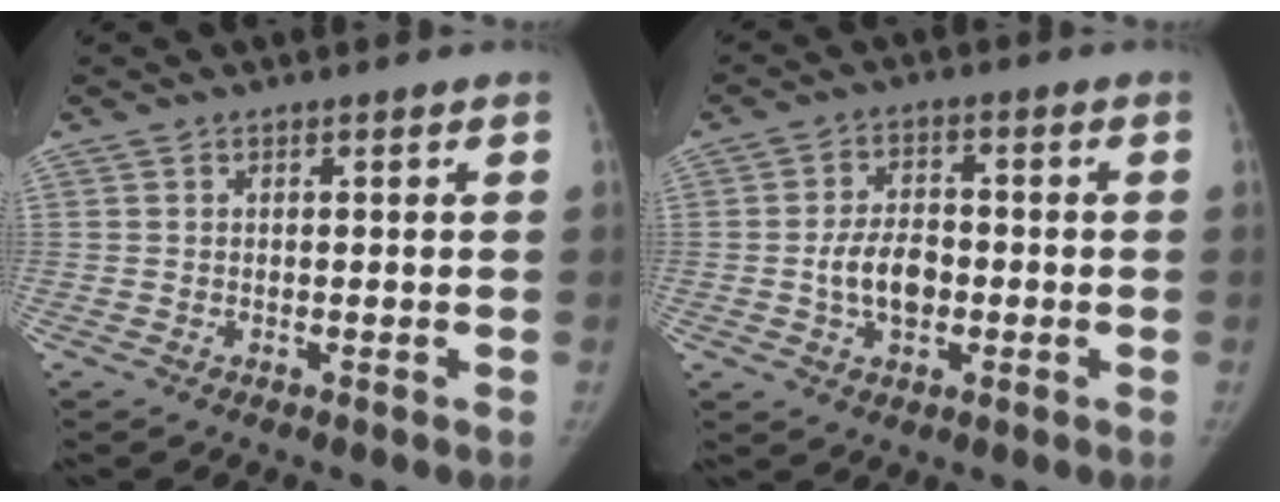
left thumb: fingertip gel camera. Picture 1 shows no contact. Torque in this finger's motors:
{"motor_torque": [0.57, 0.54, 0.66, -0.56, 0.29]}